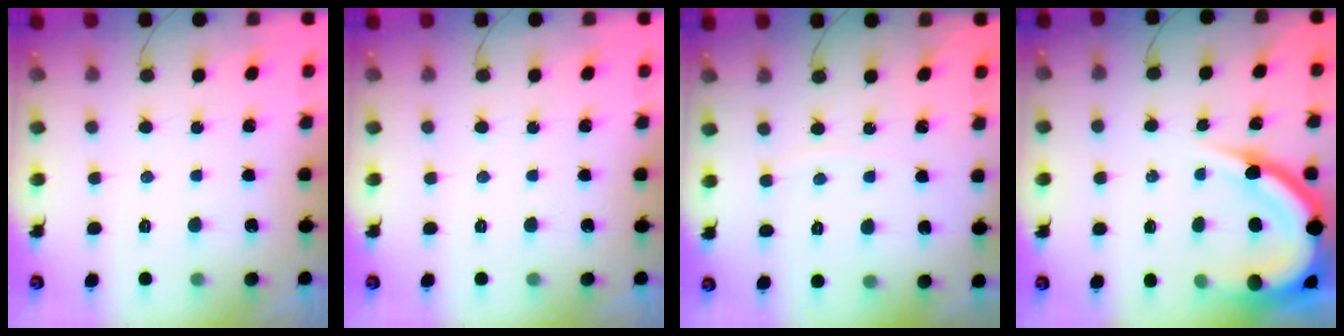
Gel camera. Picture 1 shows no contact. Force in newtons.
{"total": 0.0}
{"total": 2.8, "press": 2.7, "slide": 0.3}
{"total": 15.3, "press": 15.2, "slide": 1.3}